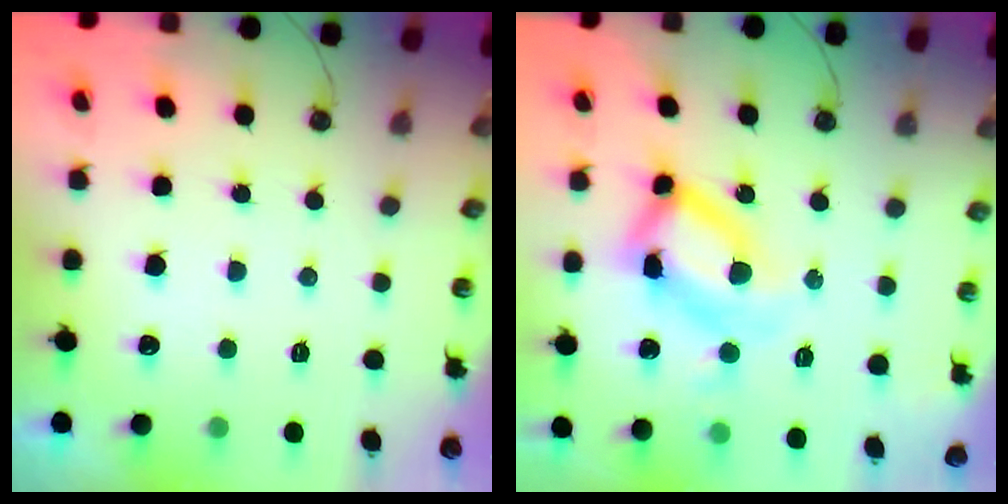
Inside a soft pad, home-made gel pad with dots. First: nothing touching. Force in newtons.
{"total": 18.5, "press": 18.5, "slide": 1.3}